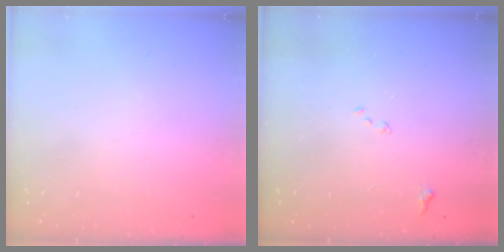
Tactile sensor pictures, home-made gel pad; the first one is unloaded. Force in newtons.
{"total": 7.8, "press": 7.8, "slide": 1.0}